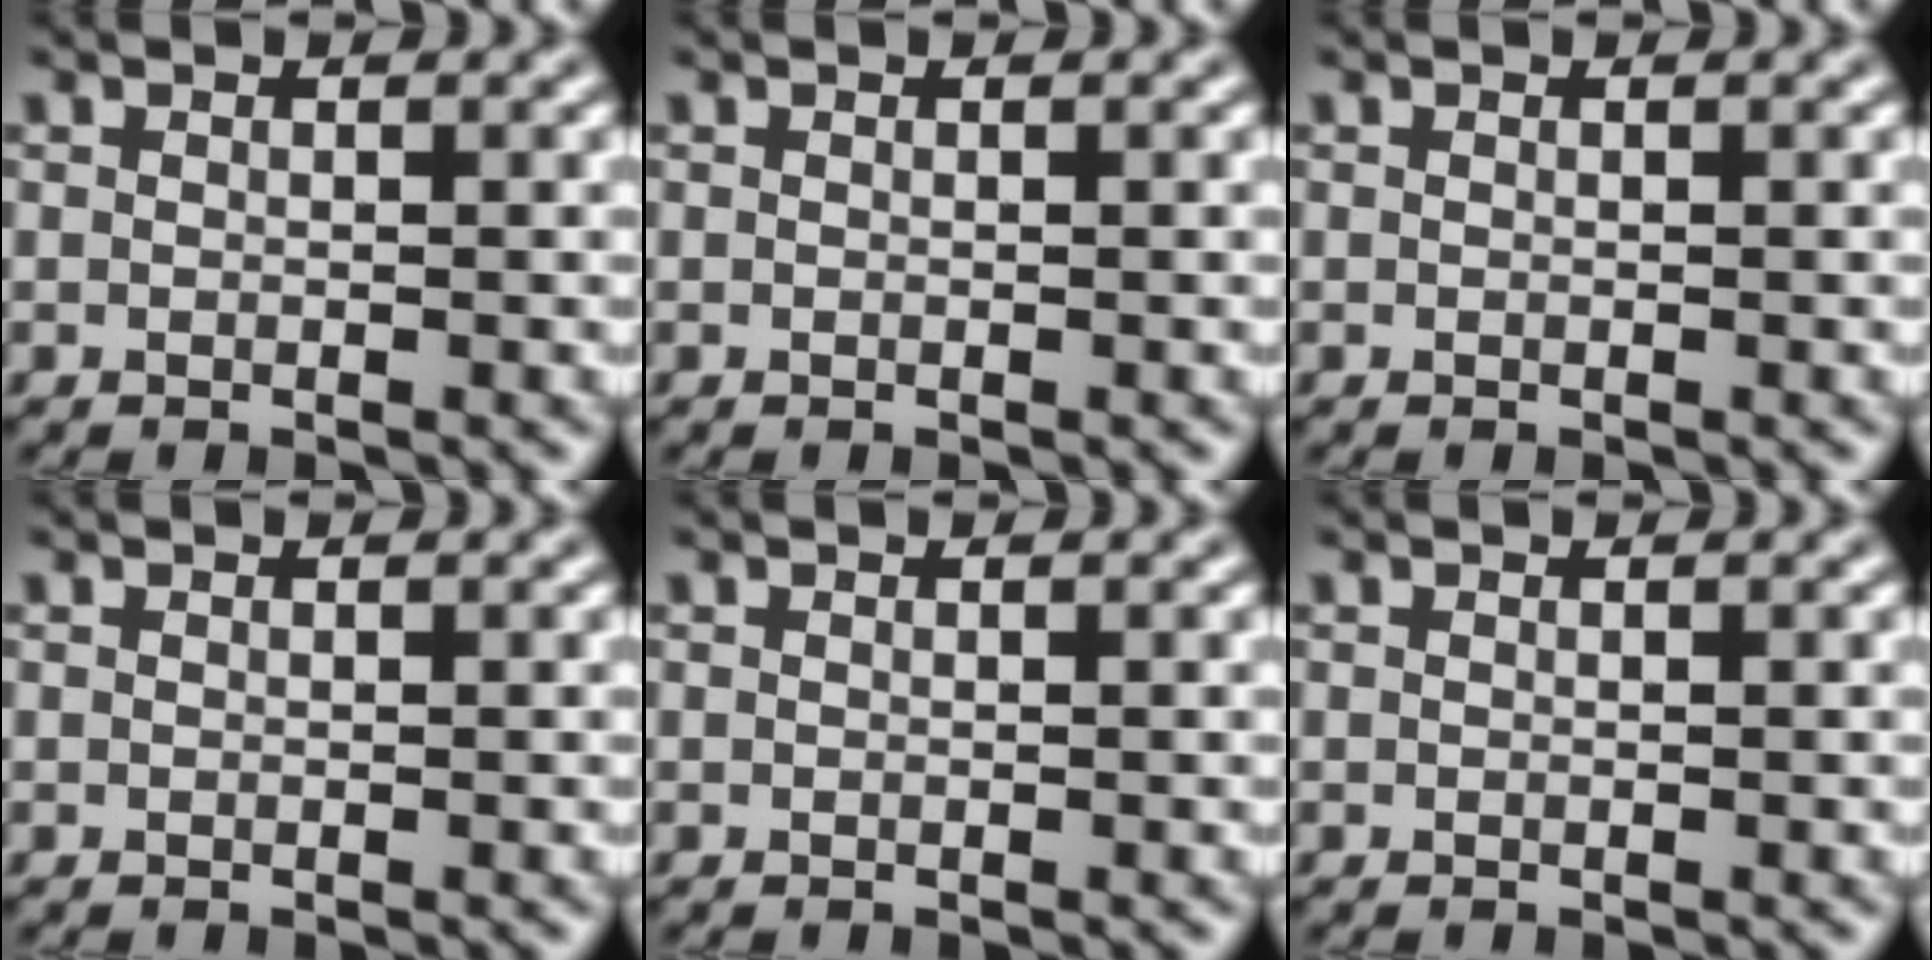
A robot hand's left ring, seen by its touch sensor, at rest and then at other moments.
{"total": 0.0}
{"total": 0.0}
{"total": 0.0}
{"total": 0.0}
{"total": 0.0}